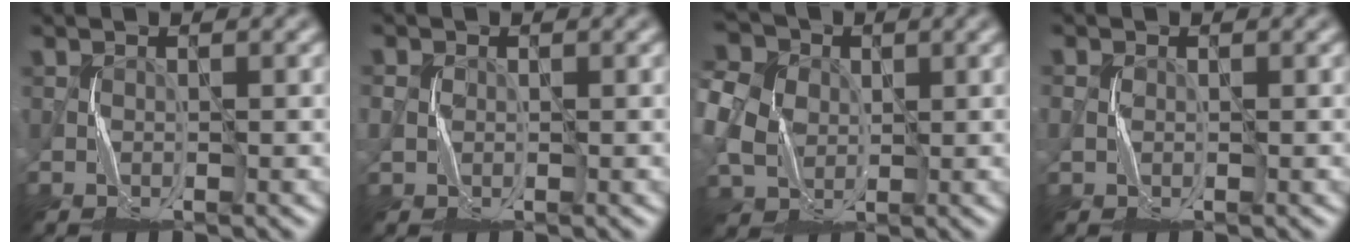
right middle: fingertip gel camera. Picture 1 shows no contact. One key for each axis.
{"total": 0.8, "fx": -0.2, "fy": 0.7, "fz": -0.4, "tx": 0.001, "ty": -0.004, "tz": -0.004}
{"total": 8.4, "fx": 1.3, "fy": 7.1, "fz": 4.2, "tx": -0.109, "ty": 0.028, "tz": 0.003}
{"total": 0.6, "fx": -0.3, "fy": 0.4, "fz": -0.4, "tx": 0.003, "ty": -0.002, "tz": -0.005}